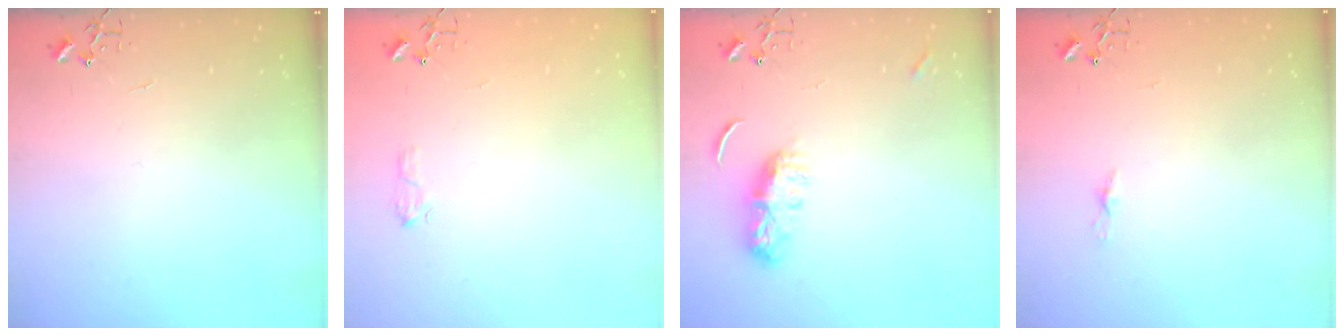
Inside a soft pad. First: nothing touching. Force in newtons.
{"total": 5.5, "press": 5.5, "slide": 0.8}
{"total": 7.4, "press": 7.4, "slide": 0.5}
{"total": 3.8, "press": 3.7, "slide": 0.3}